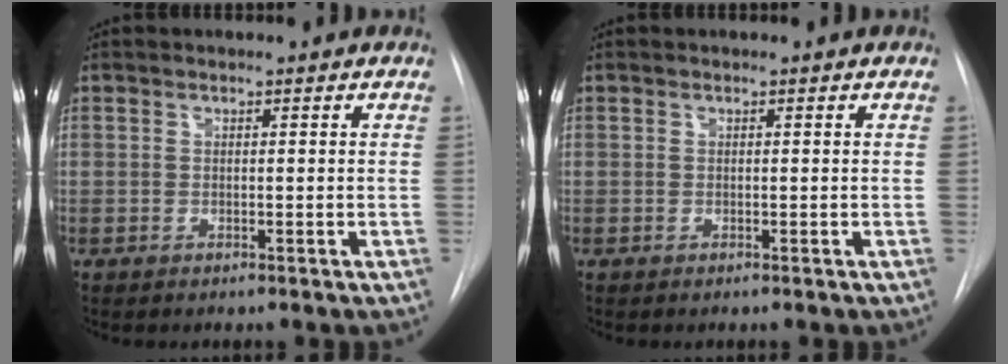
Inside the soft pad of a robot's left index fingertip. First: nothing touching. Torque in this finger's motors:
{"motor_torque": [0.00, 0.00, 0.00, 0.00]}